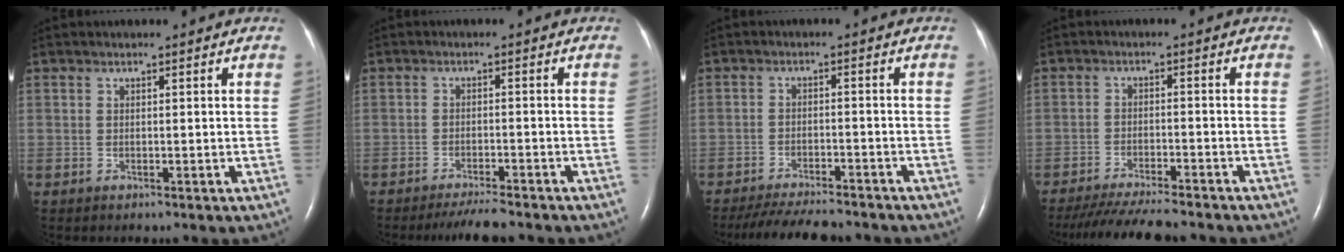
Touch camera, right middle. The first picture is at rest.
{"total": 5.0, "force": [-4.5, 0.3, 2.2], "torque": [-0.037, -0.013, -0.074]}
{"total": 10.9, "force": [-9.9, 1.8, 4.2], "torque": [-0.068, -0.014, -0.144]}
{"total": 11.8, "force": [-10.6, 1.0, 5.1], "torque": [-0.078, -0.024, -0.157]}